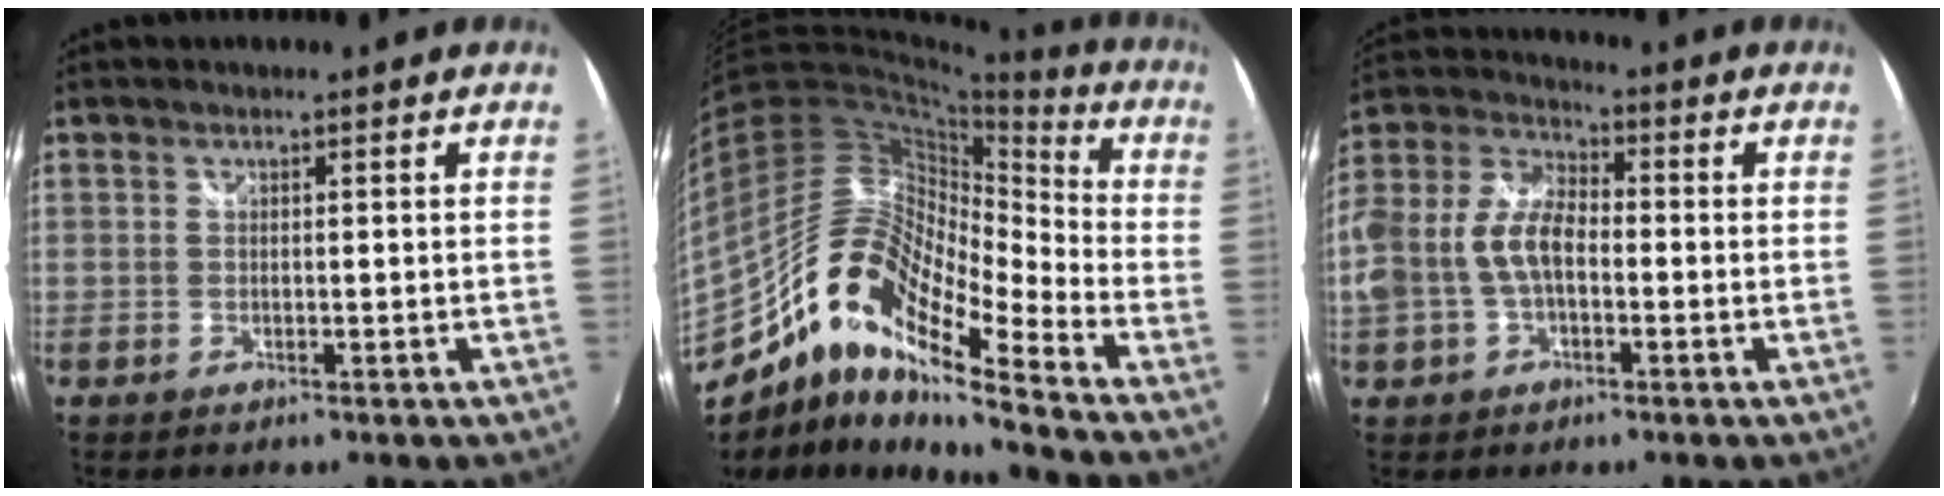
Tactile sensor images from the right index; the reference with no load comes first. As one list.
[{"total": 16.6, "force": [-9.7, 4.4, 12.7], "torque": [-0.212, 0.000, -0.204]}, {"total": 12.1, "force": [-2.4, 7.3, 9.4], "torque": [-0.205, 0.017, -0.045]}]